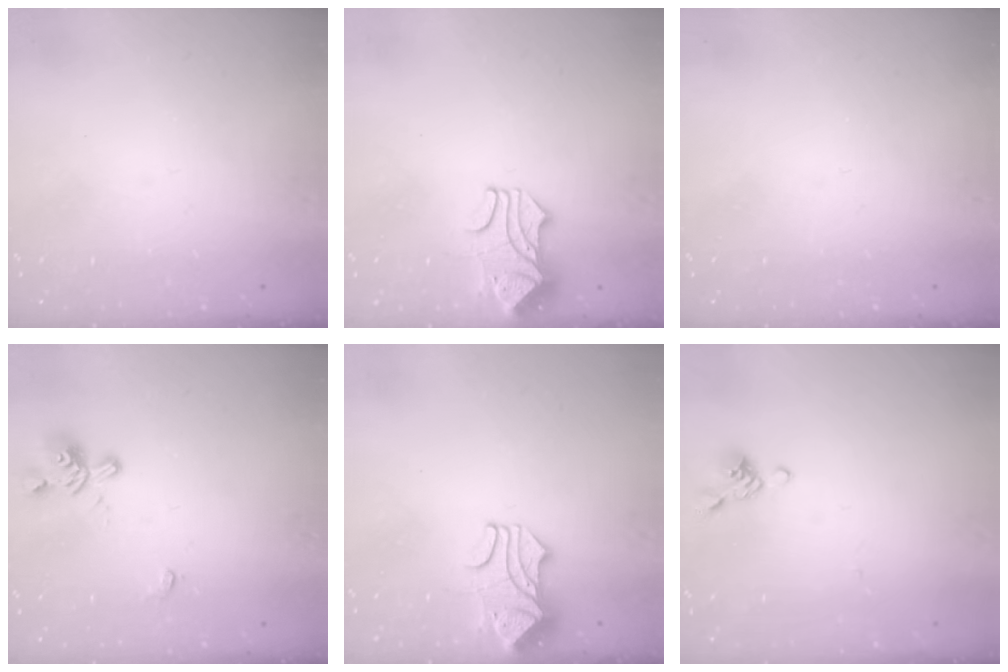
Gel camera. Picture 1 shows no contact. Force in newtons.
{"total": 1.8, "press": 1.4, "slide": 1.1}
{"total": 0.0}
{"total": 1.7, "press": 1.0, "slide": 1.3}
{"total": 1.8, "press": 1.4, "slide": 1.1}
{"total": 3.2, "press": 3.1, "slide": 0.9}